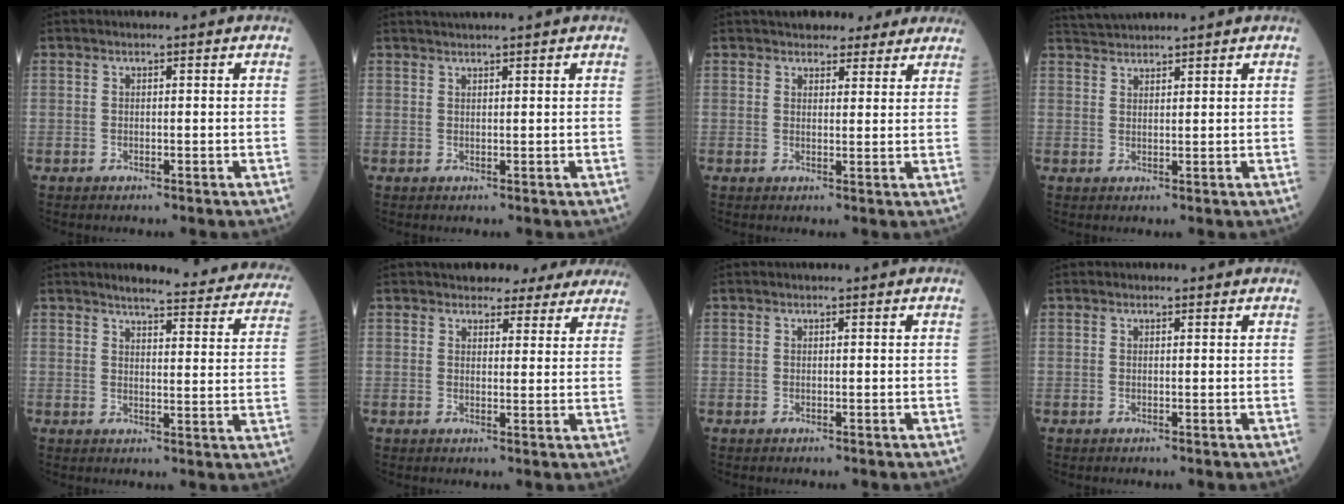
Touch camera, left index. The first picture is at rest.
{"total": 3.2, "force": [2.8, -0.7, 1.2], "torque": [-0.010, 0.025, 0.048]}
{"total": 7.5, "force": [6.5, 3.0, 2.2], "torque": [-0.015, 0.017, 0.077]}
{"total": 3.9, "force": [3.9, -0.3, 0.5], "torque": [-0.016, 0.030, 0.076]}
{"total": 17.7, "force": [16.5, 2.6, 5.8], "torque": [-0.051, -0.049, 0.173]}
{"total": 8.7, "force": [7.8, 3.4, 1.7], "torque": [0.000, 0.008, 0.075]}
{"total": 0.0}
{"total": 0.0}